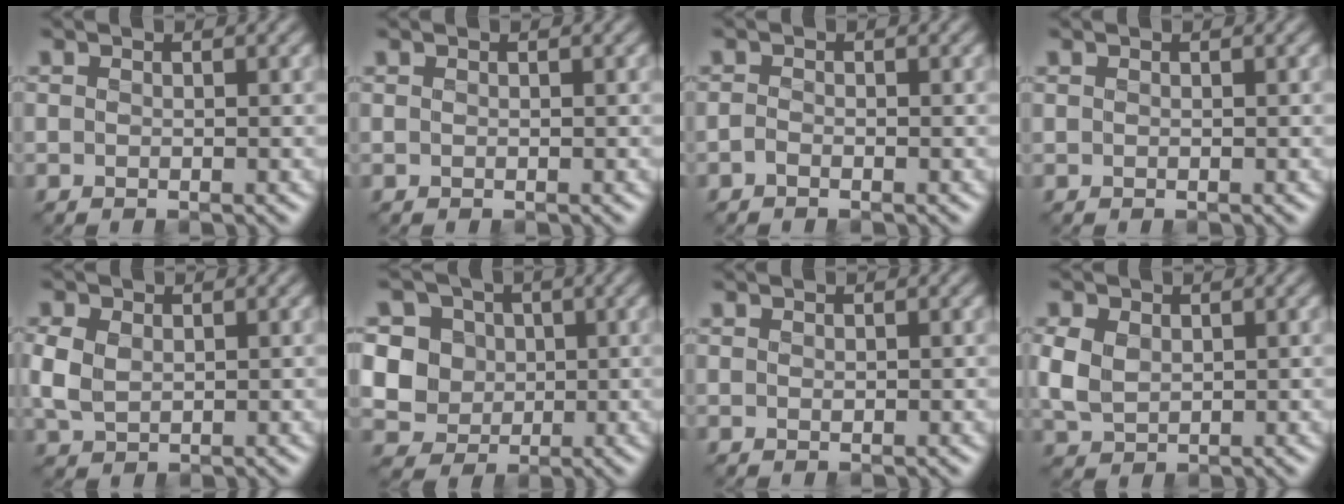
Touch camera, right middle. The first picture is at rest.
{"total": 0.0}
{"total": 0.6, "force": [-0.5, 0.2, 0.4], "torque": [-0.008, -0.002, -0.012]}
{"total": 0.0}
{"total": 3.0, "force": [0.4, 2.2, 1.9], "torque": [-0.054, -0.001, 0.011]}
{"total": 8.5, "force": [2.1, 7.5, 3.4], "torque": [-0.072, 0.018, 0.023]}
{"total": 0.0}
{"total": 3.2, "force": [0.5, 2.4, 2.0], "torque": [-0.057, -0.001, 0.014]}